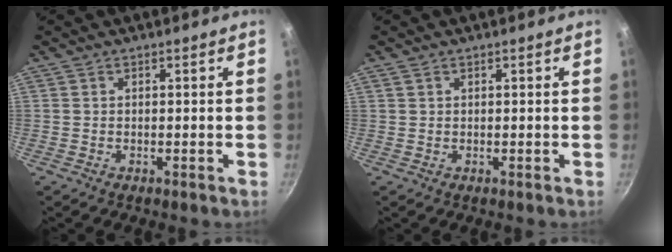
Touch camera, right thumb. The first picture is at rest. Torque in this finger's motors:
{"motor_torque": [-0.17, -0.20, -0.34, 0.15, 0.05]}